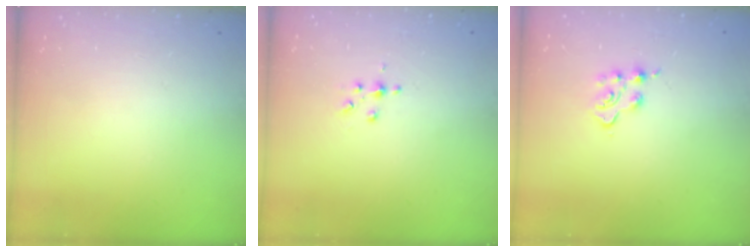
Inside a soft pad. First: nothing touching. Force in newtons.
{"total": 2.5, "press": 2.4, "slide": 0.3}
{"total": 4.6, "press": 4.6, "slide": 0.6}